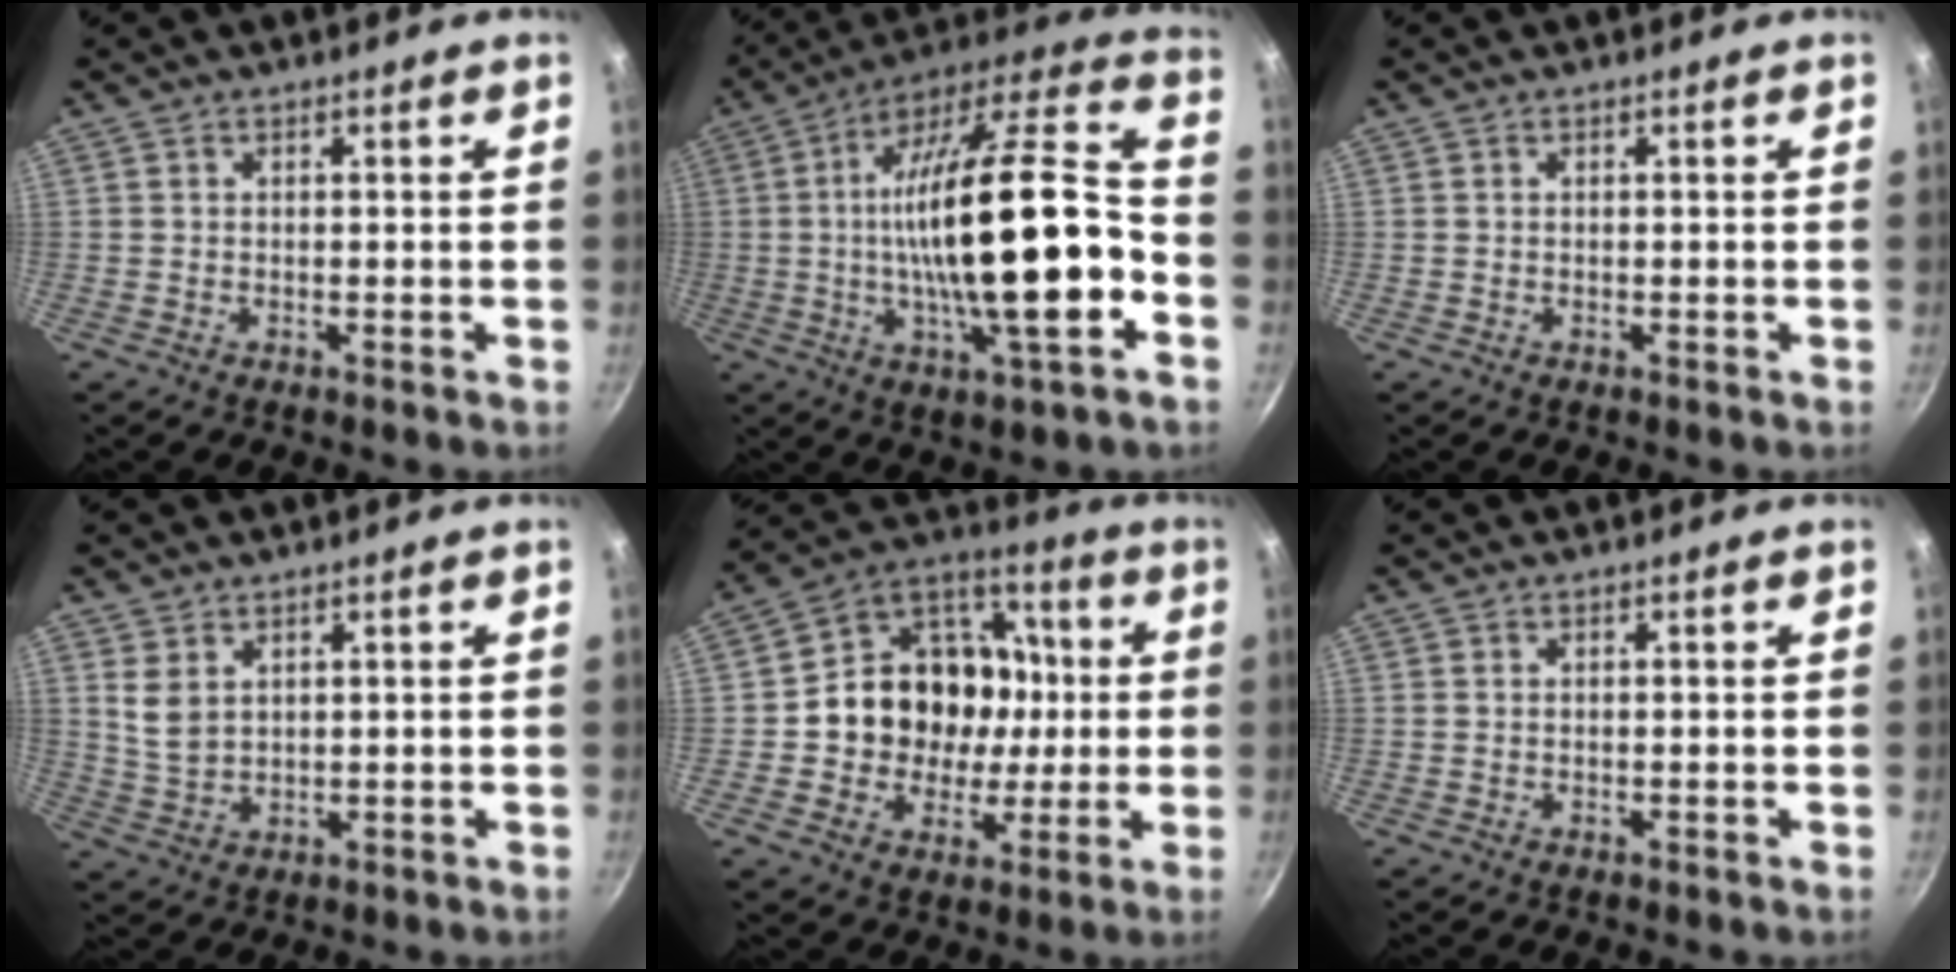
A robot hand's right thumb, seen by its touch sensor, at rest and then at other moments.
{"total": 26.3, "force": [-4.0, 7.8, 24.8], "torque": [-0.400, 0.028, -0.069]}
{"total": 0.0}
{"total": 4.6, "force": [2.0, 2.9, 2.9], "torque": [-0.049, -0.016, 0.046]}
{"total": 17.8, "force": [0.1, 15.6, 8.7], "torque": [-0.112, 0.031, -0.005]}
{"total": 0.0}